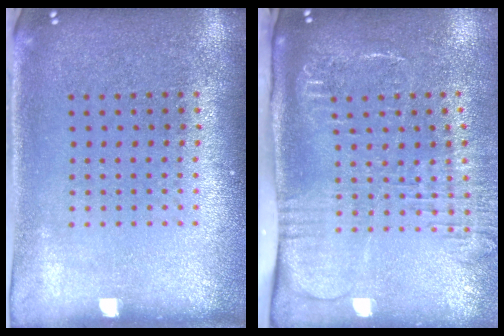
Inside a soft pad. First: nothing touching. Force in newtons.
{"total": 2.7, "press": 2.1, "slide": 1.7}